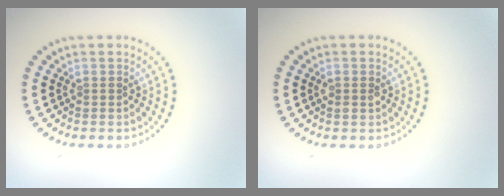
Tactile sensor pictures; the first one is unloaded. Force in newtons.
{"total": 1.1, "press": 1.1, "slide": 0.4}